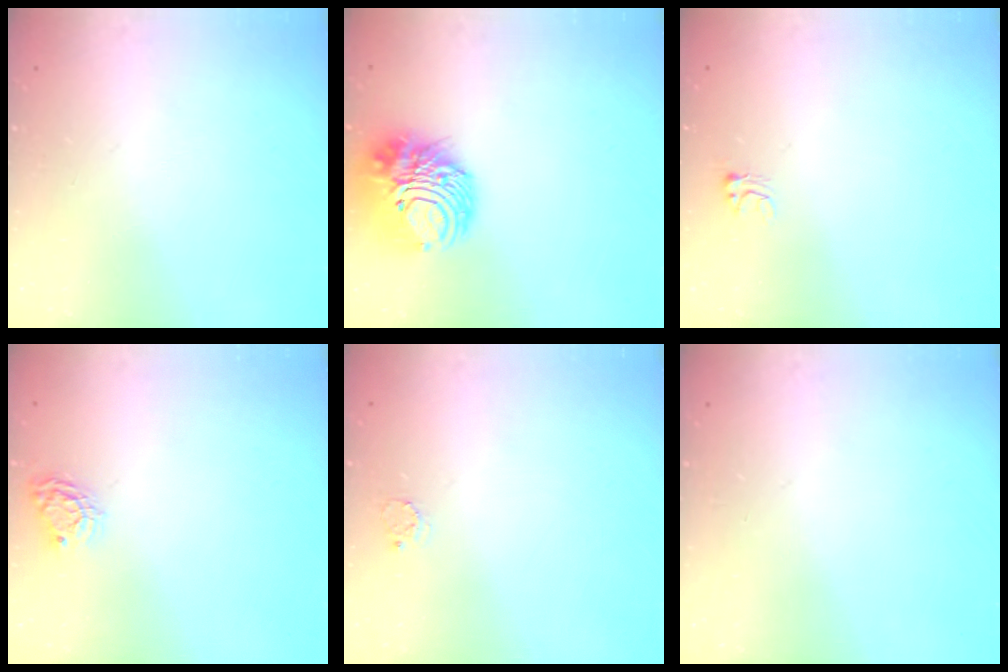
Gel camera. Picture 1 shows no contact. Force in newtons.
{"total": 12.6, "press": 12.5, "slide": 1.5}
{"total": 3.4, "press": 3.4, "slide": 0.3}
{"total": 5.6, "press": 5.6, "slide": 0.5}
{"total": 2.3, "press": 2.3, "slide": 0.2}
{"total": 0.0}